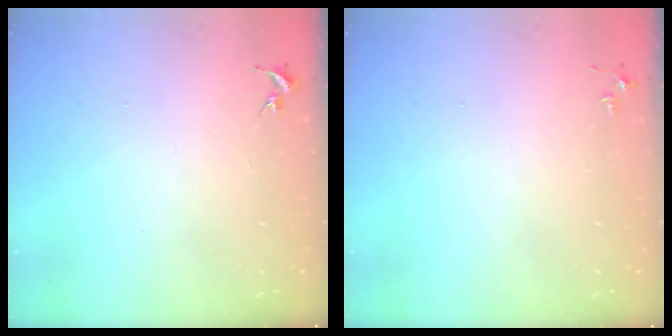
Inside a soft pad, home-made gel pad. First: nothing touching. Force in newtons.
{"total": 2.8, "press": 2.8, "slide": 0.4}